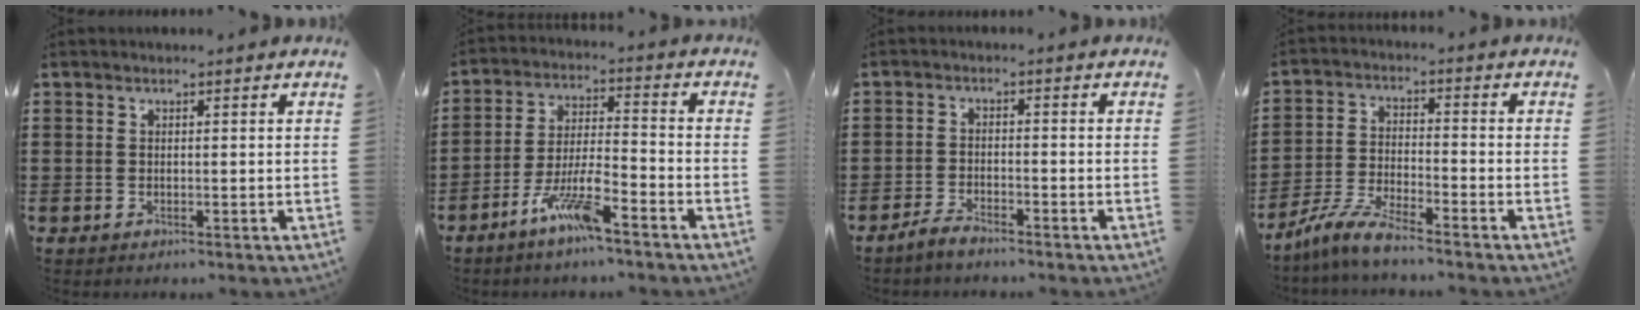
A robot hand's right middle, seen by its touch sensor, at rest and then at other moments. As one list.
[{"total": 7.9, "force": [-5.3, 1.2, 5.8], "torque": [-0.124, -0.004, -0.103]}, {"total": 2.6, "force": [-2.4, 0.4, 0.9], "torque": [-0.025, 0.004, -0.050]}, {"total": 6.5, "force": [-5.8, 0.4, 2.8], "torque": [-0.080, -0.011, -0.119]}]